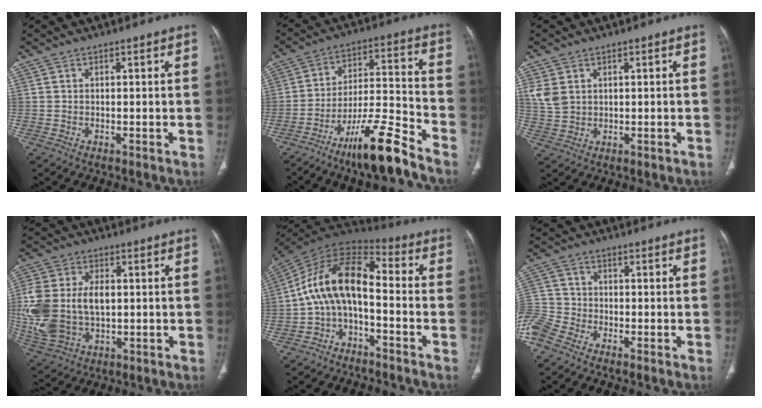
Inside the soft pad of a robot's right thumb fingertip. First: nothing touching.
{"total": 14.5, "force": [-10.6, 2.1, 9.6], "torque": [-0.167, 0.077, -0.182]}
{"total": 4.3, "force": [1.3, 3.2, 2.6], "torque": [-0.054, 0.000, 0.036]}
{"total": 18.5, "force": [0.3, 12.2, 13.9], "torque": [-0.324, -0.001, 0.021]}
{"total": 13.0, "force": [-3.0, 6.6, 10.8], "torque": [-0.188, 0.086, -0.068]}
{"total": 6.7, "force": [-4.9, 3.5, 2.8], "torque": [-0.074, 0.011, -0.110]}